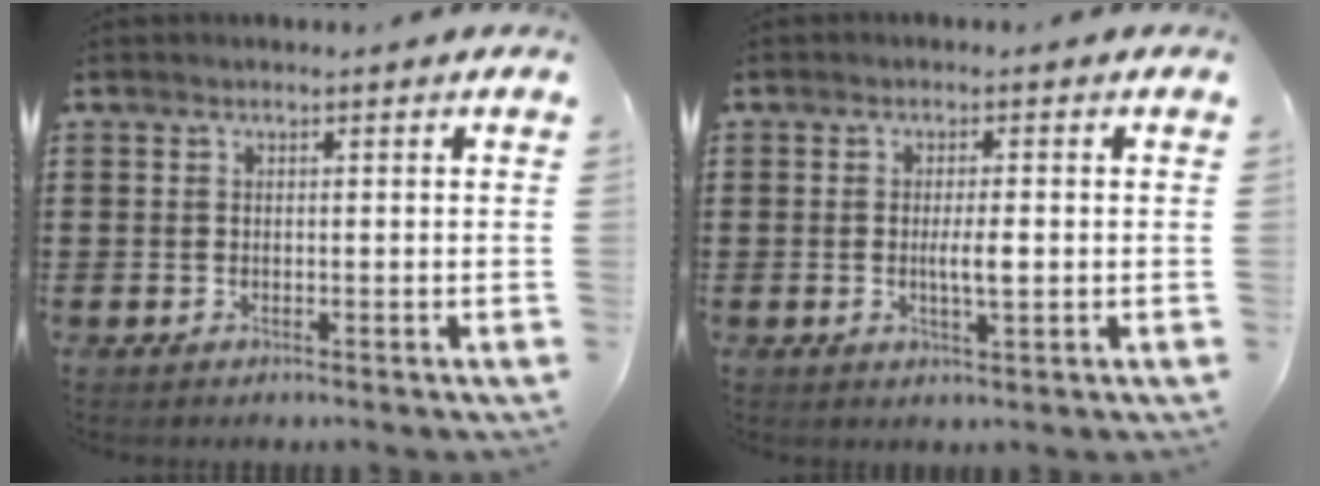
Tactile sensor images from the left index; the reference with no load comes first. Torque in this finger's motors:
{"motor_torque": [0.76, 0.20, 0.15, 0.06]}